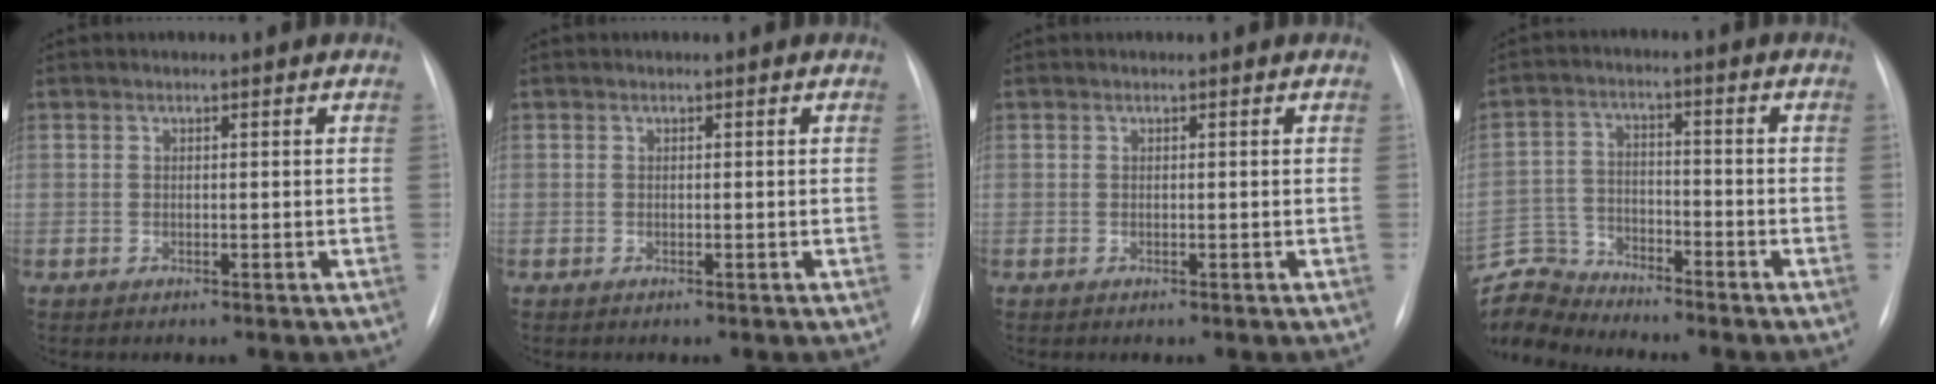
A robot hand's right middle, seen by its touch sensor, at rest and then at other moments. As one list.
[{"total": 0.0}, {"total": 0.0}, {"total": 8.8, "force": [-8.8, 0.9, -0.6], "torque": [0.000, 0.015, -0.173]}]